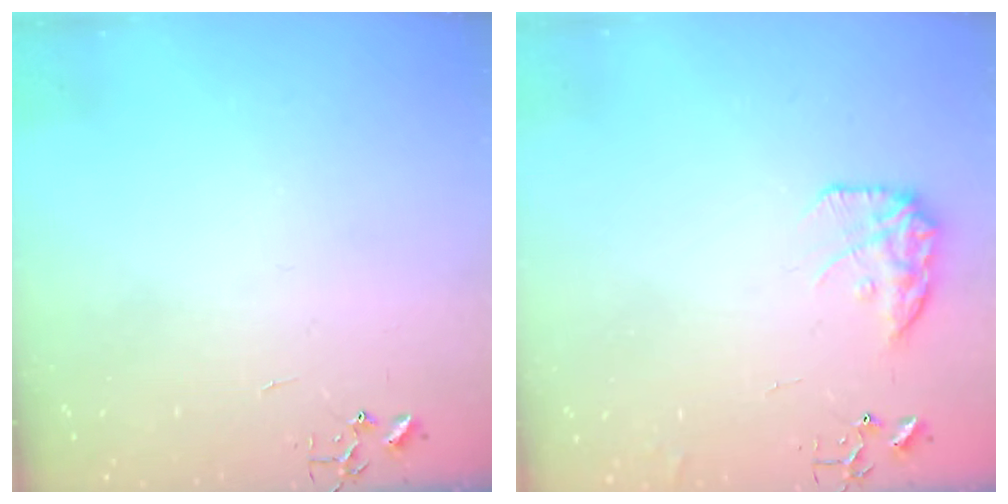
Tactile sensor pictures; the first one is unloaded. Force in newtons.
{"total": 12.1, "press": 12.0, "slide": 0.6}